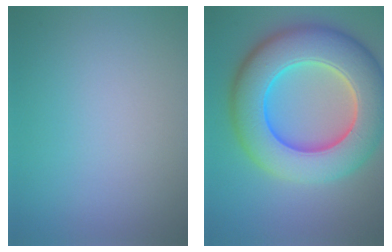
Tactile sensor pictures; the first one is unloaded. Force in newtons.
{"total": 12.4, "press": 12.4, "slide": 0.2}